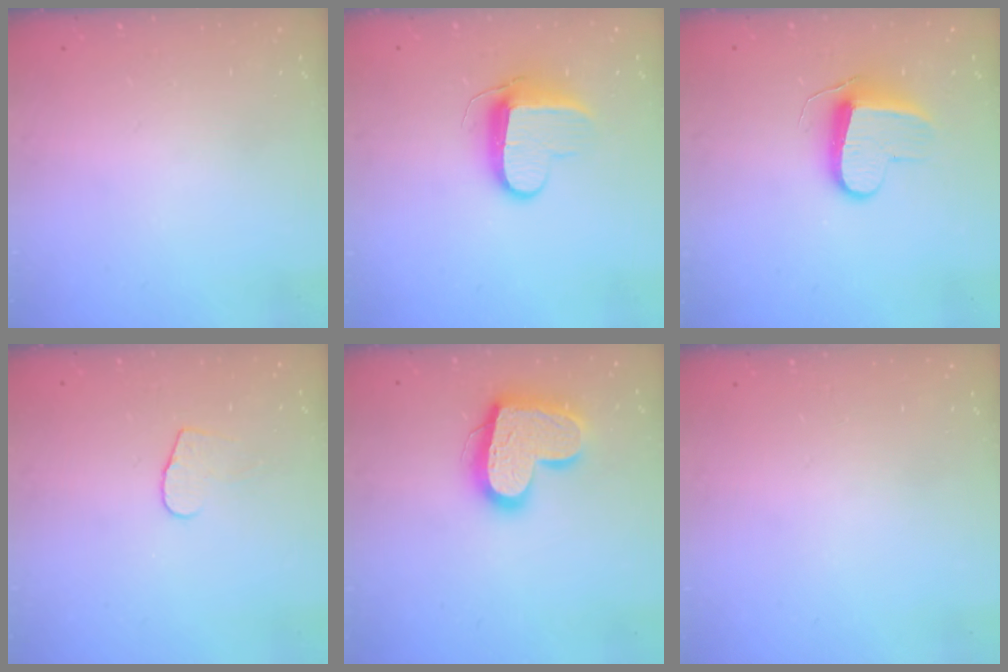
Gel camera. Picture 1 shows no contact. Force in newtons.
{"total": 9.7, "press": 9.7, "slide": 0.9}
{"total": 9.6, "press": 9.6, "slide": 0.2}
{"total": 5.0, "press": 5.0, "slide": 0.4}
{"total": 17.5, "press": 17.4, "slide": 1.6}
{"total": 0.0}